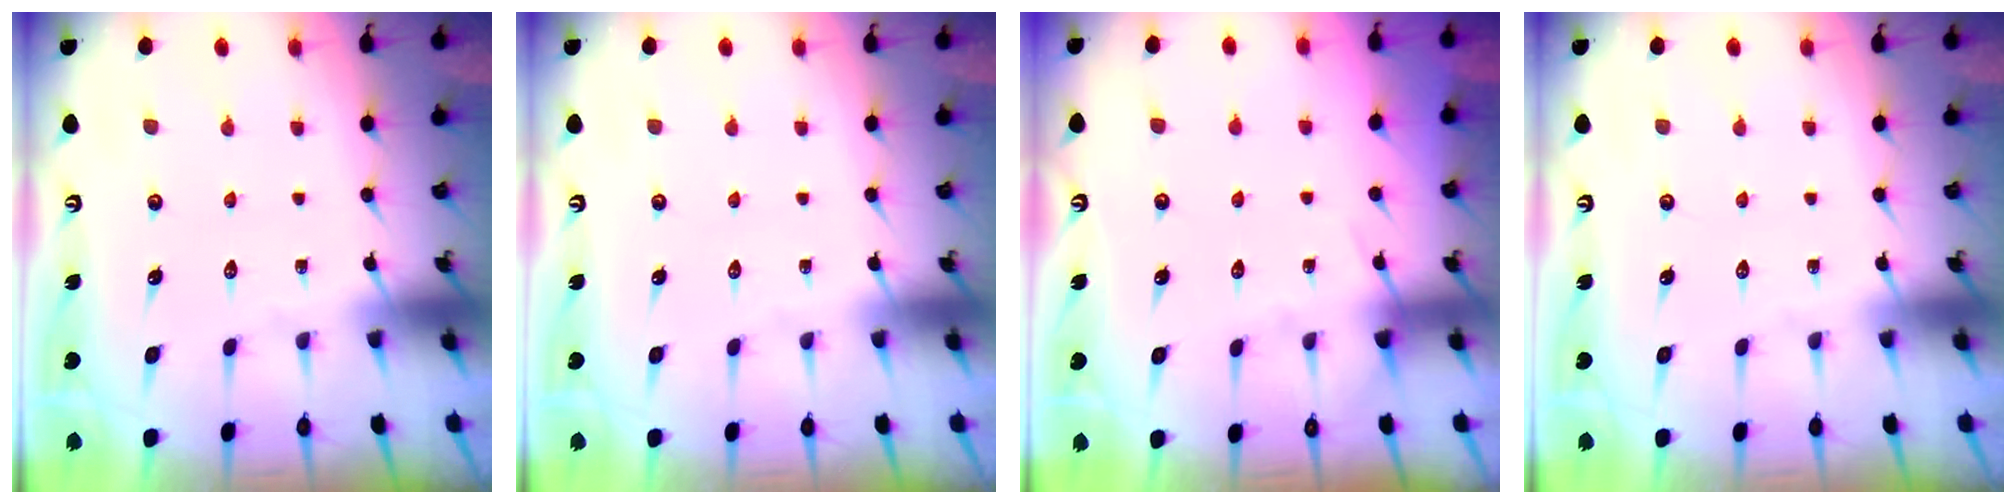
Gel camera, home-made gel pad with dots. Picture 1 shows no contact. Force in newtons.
{"total": 0.0}
{"total": 4.4, "press": 4.3, "slide": 0.7}
{"total": 0.0}